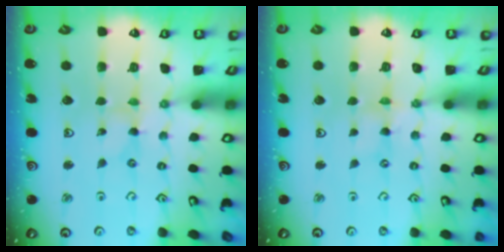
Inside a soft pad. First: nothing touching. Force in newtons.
{"total": 0.0}